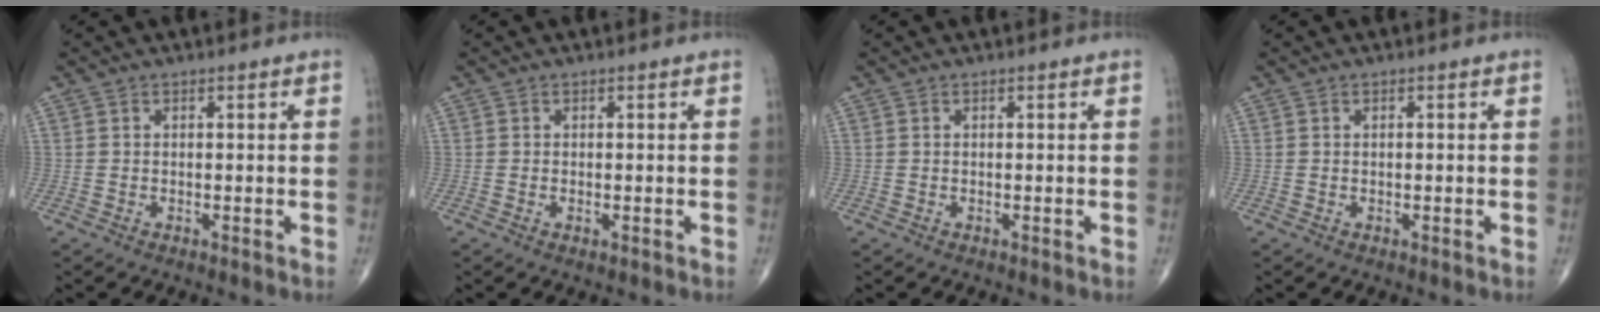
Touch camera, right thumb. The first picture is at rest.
{"total": 0.8, "force": [-0.2, 0.4, 0.7], "torque": [-0.013, -0.001, -0.003]}
{"total": 0.0}
{"total": 0.0}